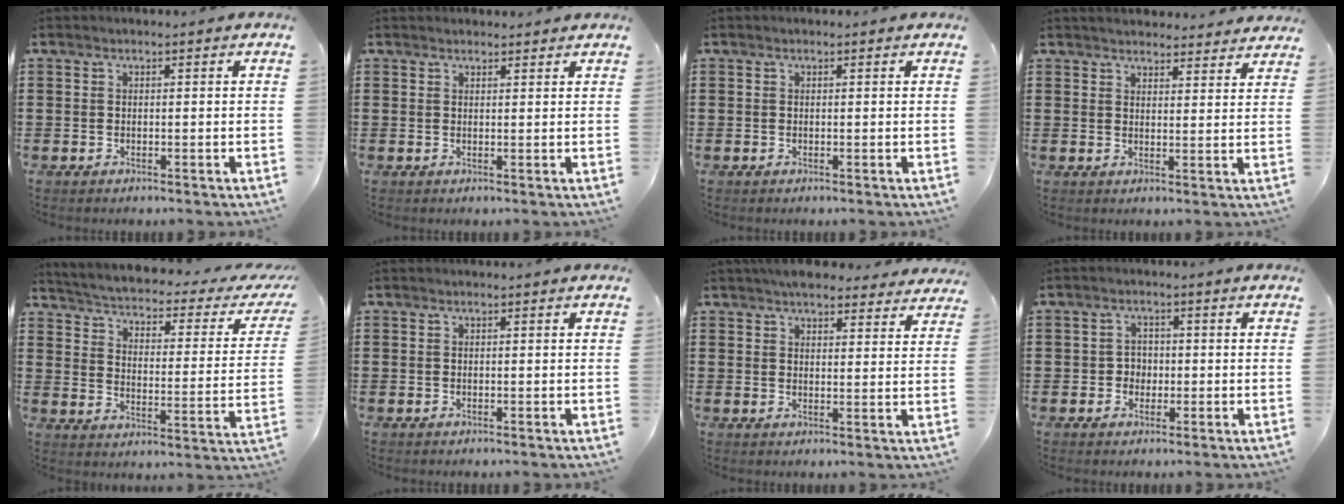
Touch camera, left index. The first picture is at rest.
{"total": 1.2, "force": [1.2, 0.3, 0.1], "torque": [-0.003, 0.002, 0.024]}
{"total": 0.0}
{"total": 3.1, "force": [3.1, 0.2, 0.1], "torque": [-0.004, -0.014, 0.056]}
{"total": 1.6, "force": [1.1, -0.2, 1.1], "torque": [-0.036, -0.027, 0.006]}
{"total": 0.0}
{"total": 5.1, "force": [4.6, 1.4, 1.6], "torque": [-0.035, -0.012, 0.086]}
{"total": 2.4, "force": [-0.4, 2.2, 0.8], "torque": [-0.024, 0.006, -0.012]}